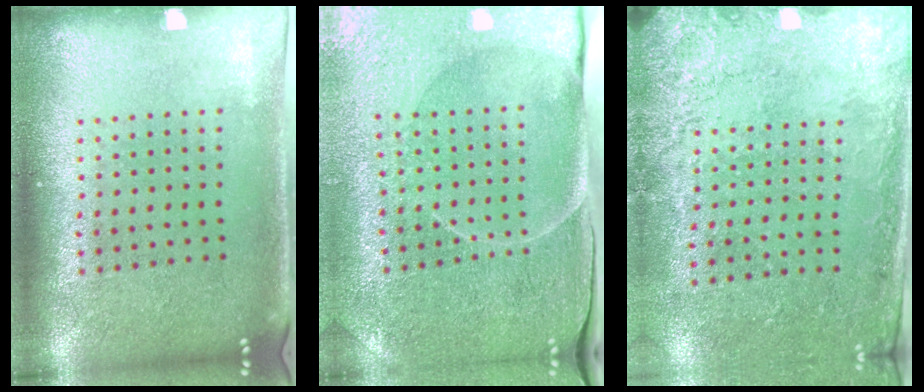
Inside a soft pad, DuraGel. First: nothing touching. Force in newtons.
{"total": 3.6, "press": 3.6, "slide": 0.5}
{"total": 2.5, "press": 2.1, "slide": 1.3}